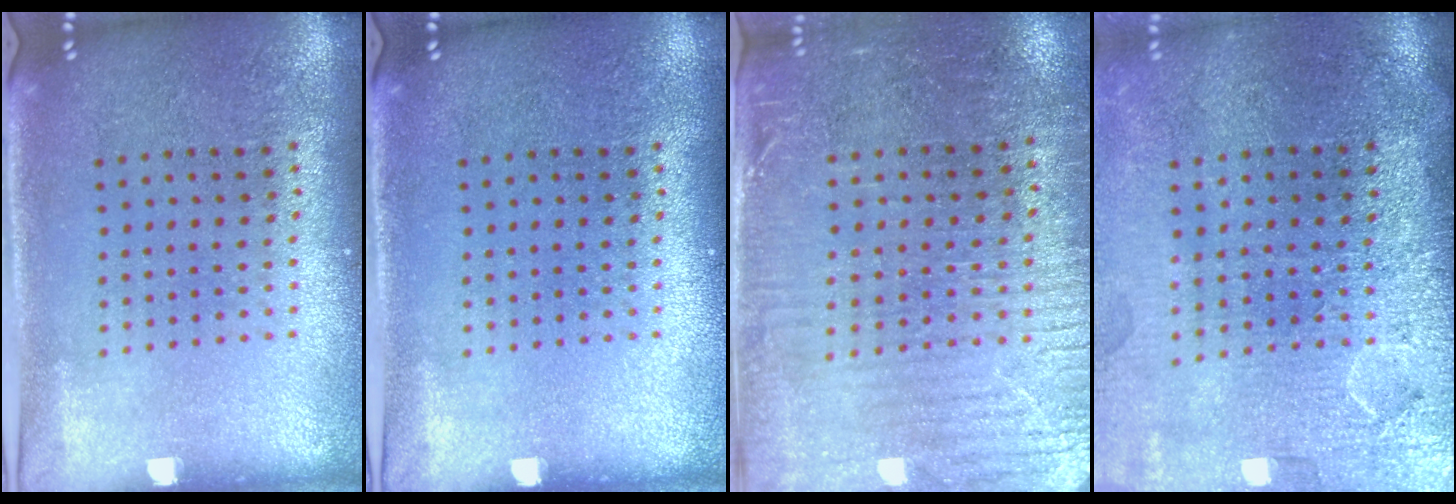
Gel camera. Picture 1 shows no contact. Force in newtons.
{"total": 0.0}
{"total": 3.5, "press": 3.0, "slide": 1.7}
{"total": 4.3, "press": 3.7, "slide": 2.2}